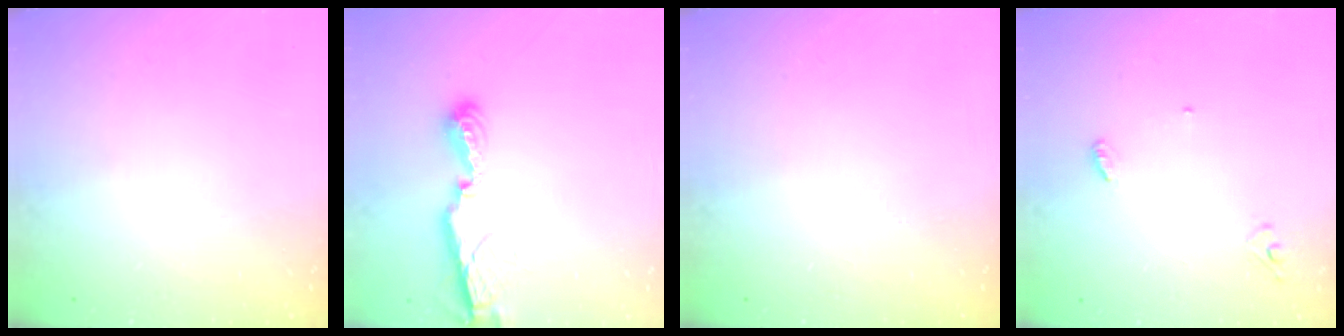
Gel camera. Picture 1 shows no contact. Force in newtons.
{"total": 7.2, "press": 7.2, "slide": 0.2}
{"total": 0.0}
{"total": 3.7, "press": 3.6, "slide": 0.3}